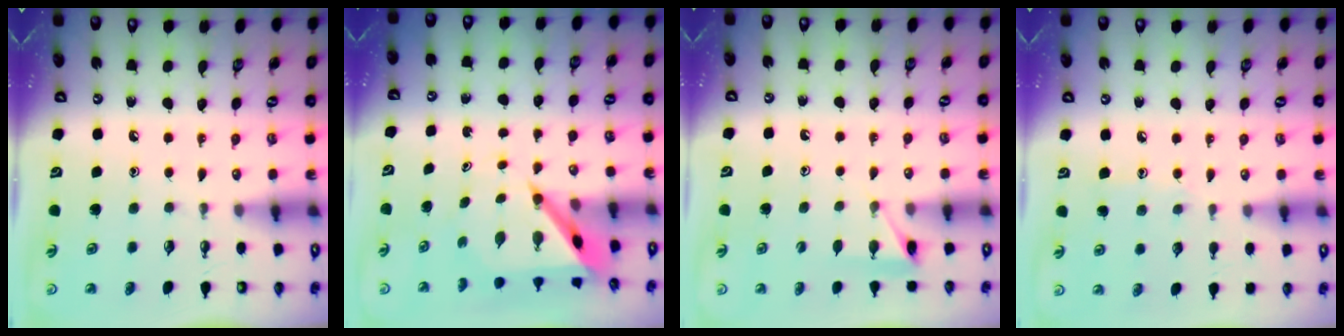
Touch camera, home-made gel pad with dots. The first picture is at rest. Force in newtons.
{"total": 5.6, "press": 5.6, "slide": 0.5}
{"total": 5.0, "press": 5.0, "slide": 0.6}
{"total": 6.2, "press": 6.2, "slide": 0.6}